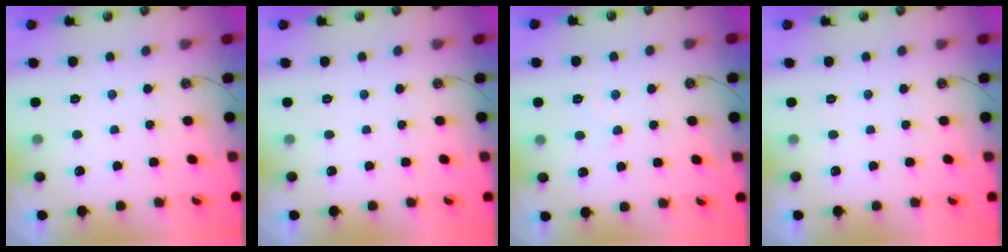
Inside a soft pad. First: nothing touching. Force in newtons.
{"total": 0.0}
{"total": 4.2, "press": 4.2, "slide": 0.2}
{"total": 0.0}